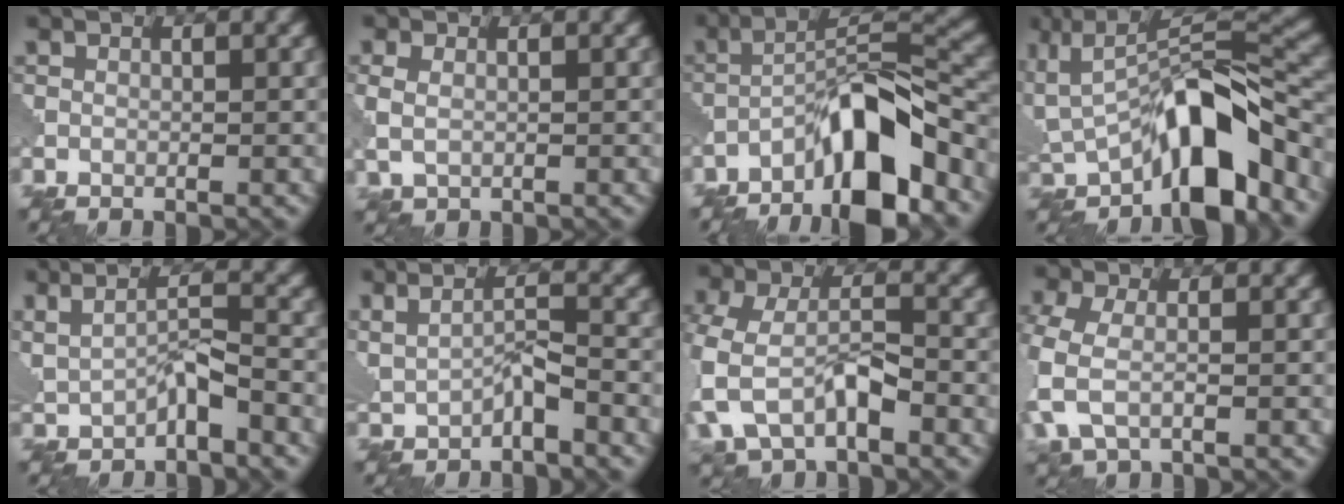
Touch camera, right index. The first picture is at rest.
{"total": 2.3, "force": [0.1, 1.7, 1.6], "torque": [-0.043, -0.003, 0.007]}
{"total": 10.3, "force": [-6.4, 2.6, 7.6], "torque": [-0.117, 0.022, -0.118]}
{"total": 9.6, "force": [-3.8, 4.0, 7.8], "torque": [-0.103, 0.018, -0.076]}
{"total": 3.0, "force": [-0.4, 0.7, 2.9], "torque": [-0.057, -0.003, -0.006]}
{"total": 2.5, "force": [-0.4, 0.6, 2.4], "torque": [-0.050, -0.003, -0.005]}
{"total": 6.6, "force": [-2.6, 3.6, 4.8], "torque": [-0.119, -0.003, -0.055]}
{"total": 4.7, "force": [-1.4, 2.6, 3.6], "torque": [-0.102, -0.002, -0.038]}